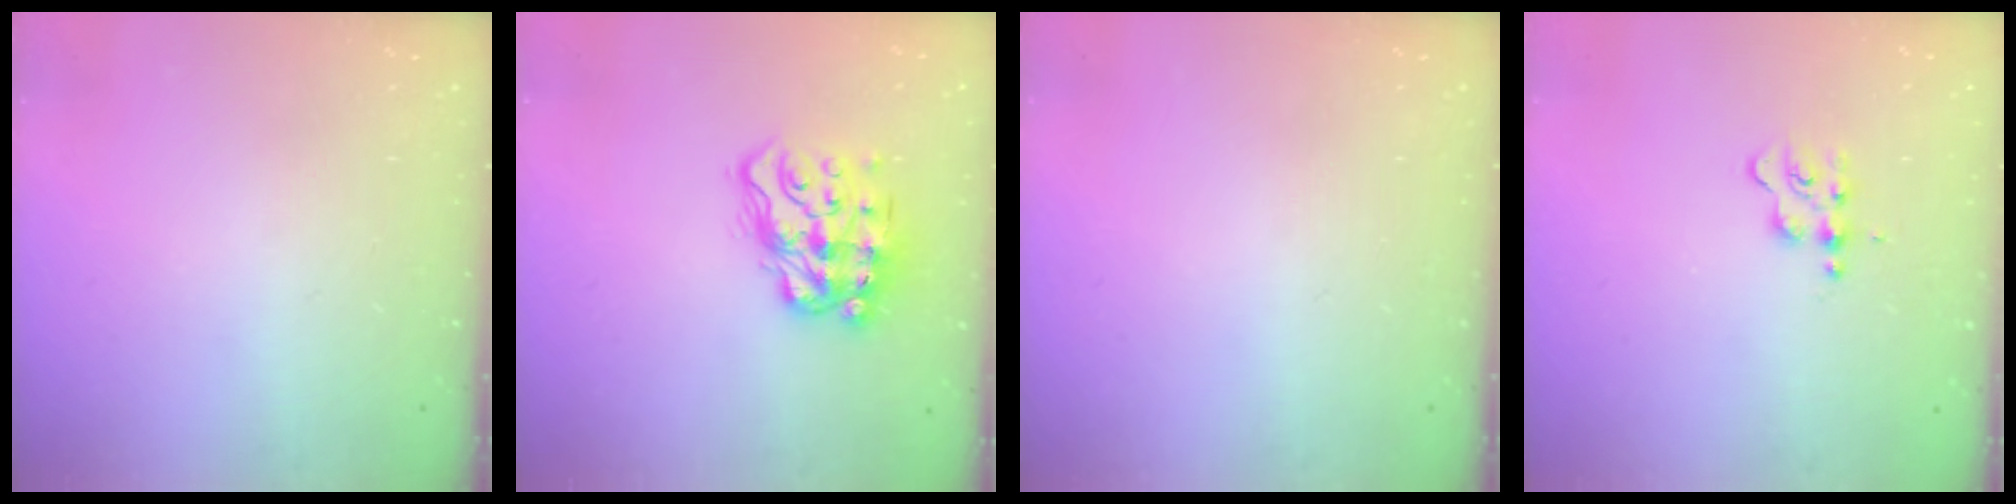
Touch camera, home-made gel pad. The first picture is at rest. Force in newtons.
{"total": 13.6, "press": 13.6, "slide": 1.1}
{"total": 0.0}
{"total": 2.8, "press": 2.8, "slide": 0.3}